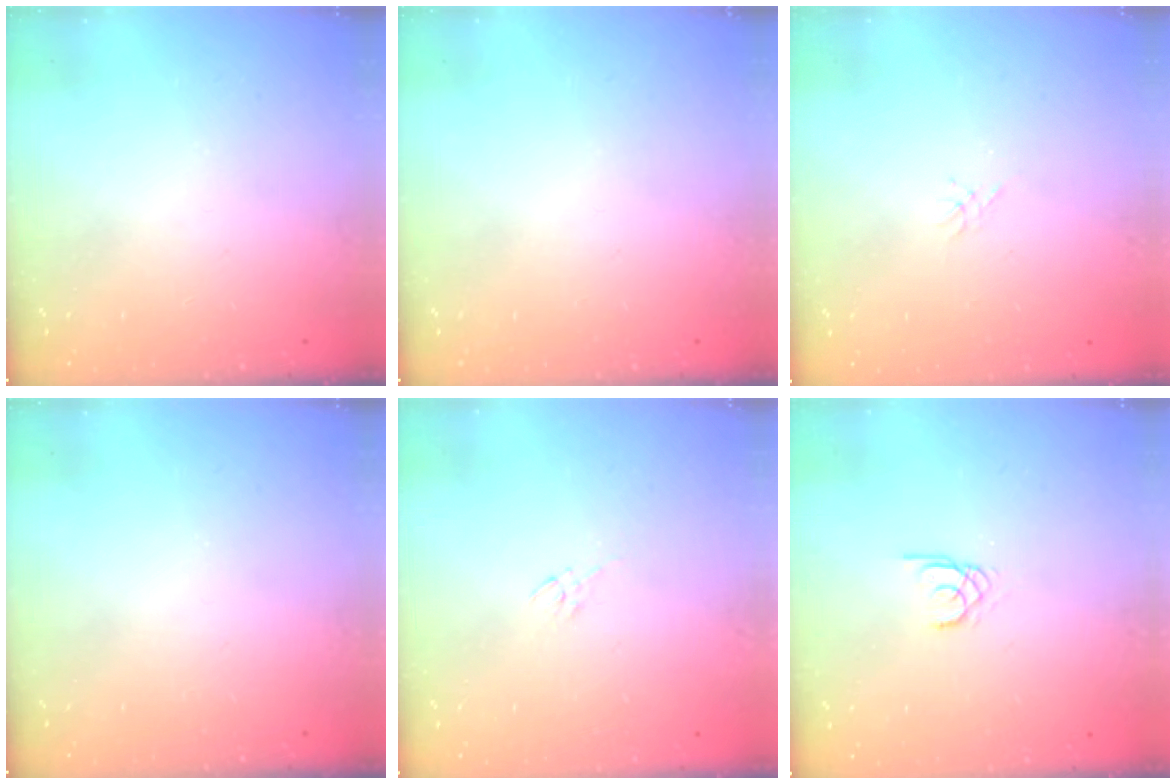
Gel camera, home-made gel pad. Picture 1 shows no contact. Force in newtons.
{"total": 0.0}
{"total": 0.0}
{"total": 0.0}
{"total": 2.7, "press": 2.5, "slide": 0.9}
{"total": 1.5, "press": 1.5, "slide": 0.1}